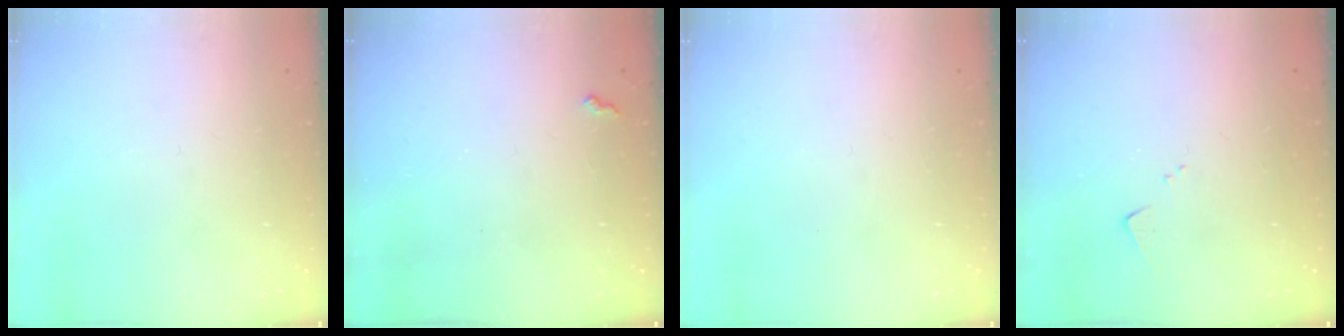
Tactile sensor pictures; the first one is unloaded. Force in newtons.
{"total": 5.0, "press": 5.0, "slide": 0.7}
{"total": 0.0}
{"total": 4.5, "press": 4.5, "slide": 0.5}